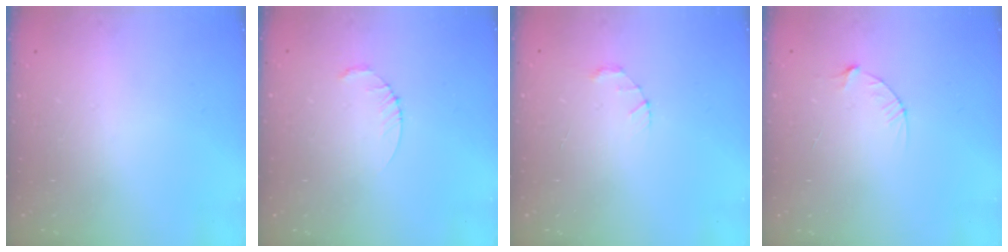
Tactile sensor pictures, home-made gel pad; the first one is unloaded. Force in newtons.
{"total": 2.5, "press": 2.5, "slide": 0.3}
{"total": 1.5, "press": 1.5, "slide": 0.3}
{"total": 3.7, "press": 3.7, "slide": 0.4}